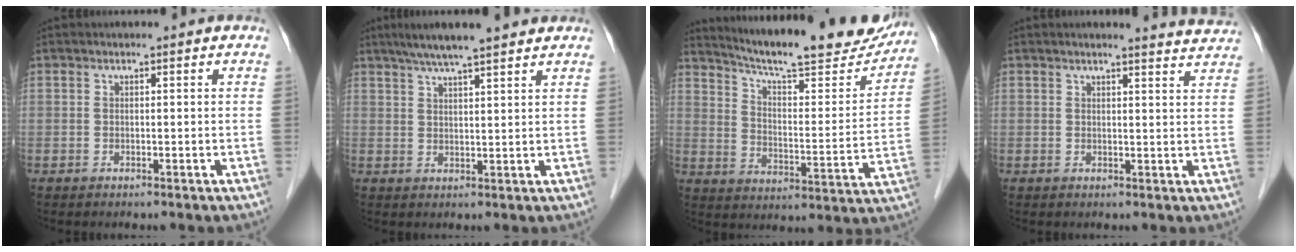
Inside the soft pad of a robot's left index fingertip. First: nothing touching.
{"total": 8.9, "force": [7.3, 0.3, 5.2], "torque": [-0.082, 0.030, 0.109]}
{"total": 22.8, "force": [20.6, 3.0, 9.2], "torque": [-0.141, -0.036, 0.282]}
{"total": 5.2, "force": [5.1, -0.4, 0.9], "torque": [-0.017, -0.014, 0.043]}